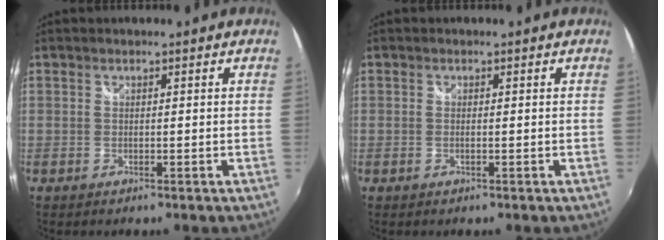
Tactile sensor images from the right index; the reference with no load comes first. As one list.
[{"total": 0.7, "force": [-0.3, 0.0, 0.6], "torque": [-0.012, 0.001, -0.007]}]